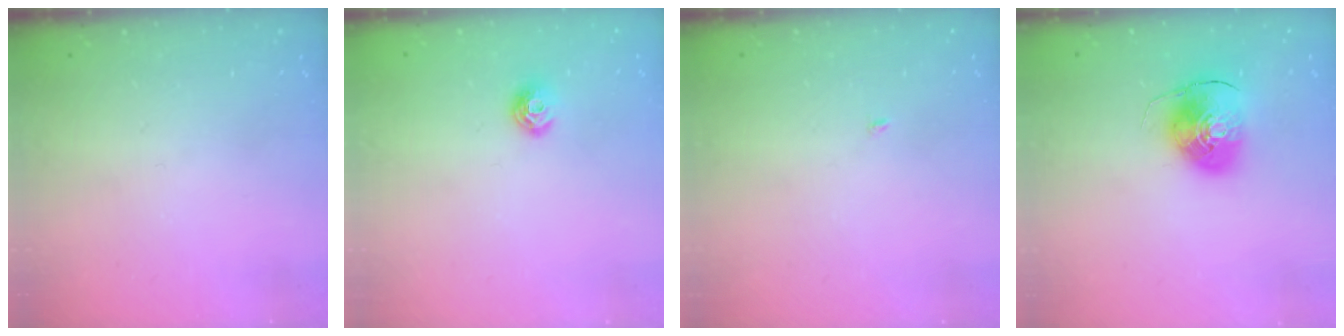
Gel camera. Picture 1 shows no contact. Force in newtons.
{"total": 8.0, "press": 8.0, "slide": 1.0}
{"total": 1.9, "press": 1.9, "slide": 0.2}
{"total": 9.2, "press": 9.0, "slide": 1.5}